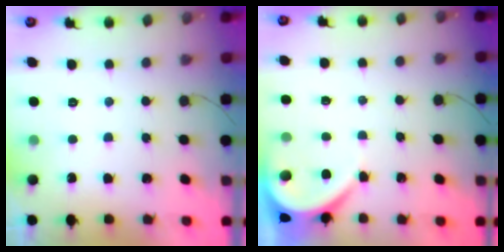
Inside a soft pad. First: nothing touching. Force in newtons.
{"total": 4.0, "press": 3.9, "slide": 0.6}